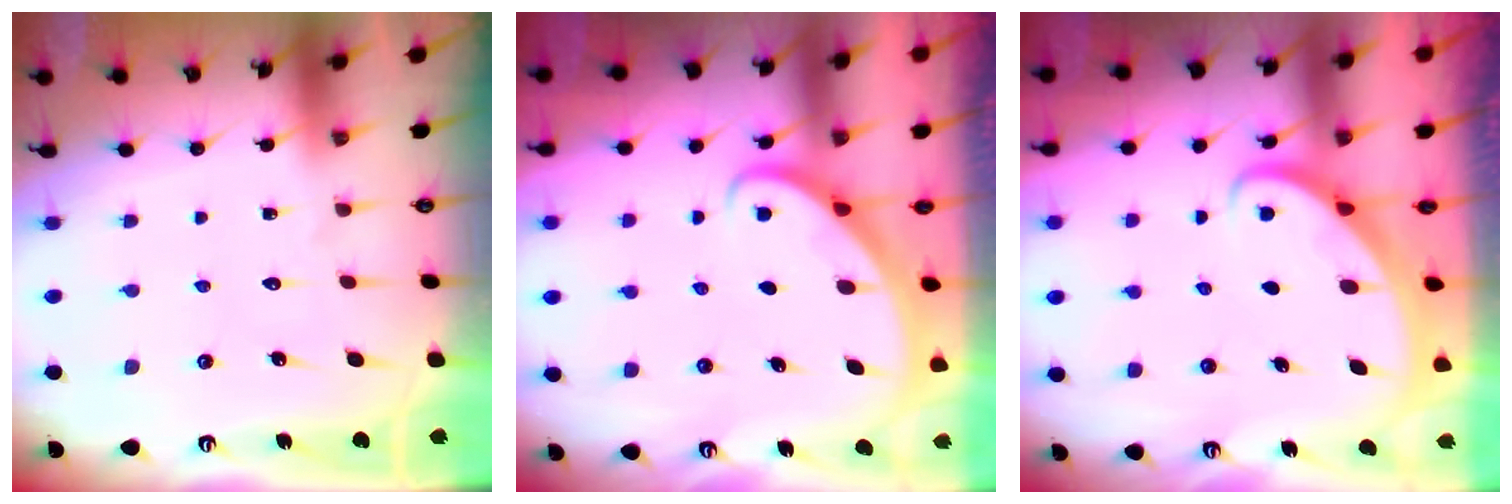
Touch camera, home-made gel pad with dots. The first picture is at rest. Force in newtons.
{"total": 2.9, "press": 2.9, "slide": 0.2}
{"total": 2.7, "press": 2.7, "slide": 0.2}